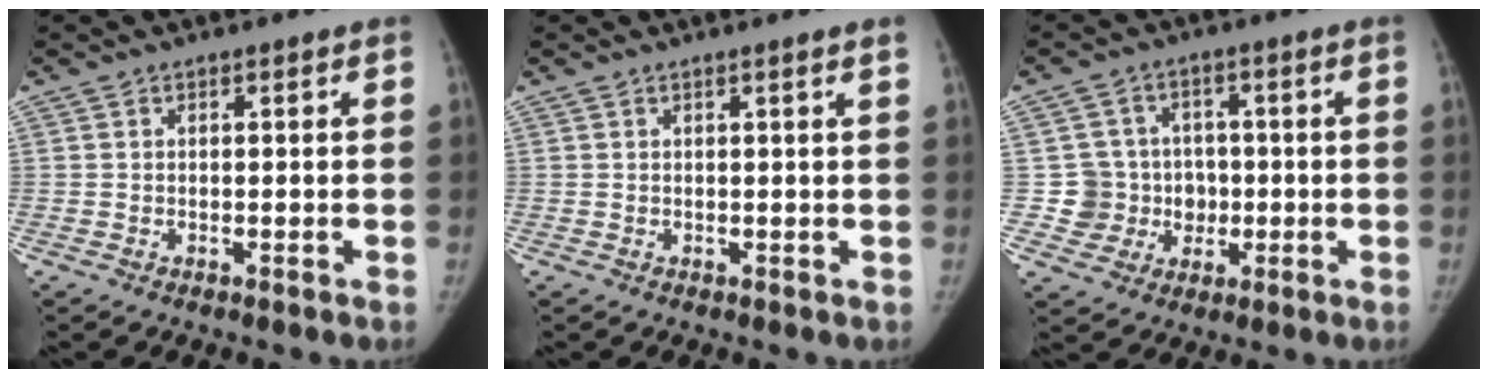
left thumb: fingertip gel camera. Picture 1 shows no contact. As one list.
[{"total": 0.9, "force": [0.5, -0.3, 0.7], "torque": [-0.020, -0.003, 0.012]}, {"total": 8.5, "force": [-0.9, 8.4, 1.1], "torque": [0.030, 0.020, -0.009]}]